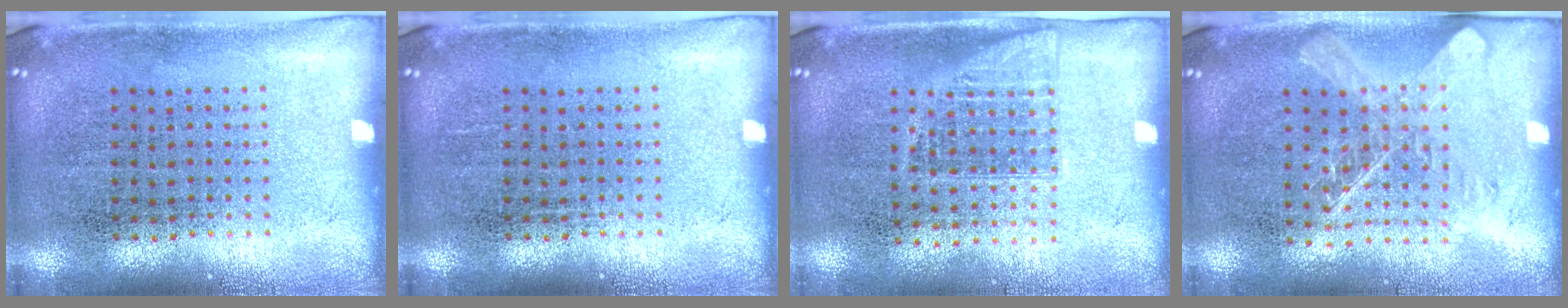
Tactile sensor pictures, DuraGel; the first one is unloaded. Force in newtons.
{"total": 0.0}
{"total": 1.0, "press": 0.9, "slide": 0.6}
{"total": 1.5, "press": 1.3, "slide": 0.7}